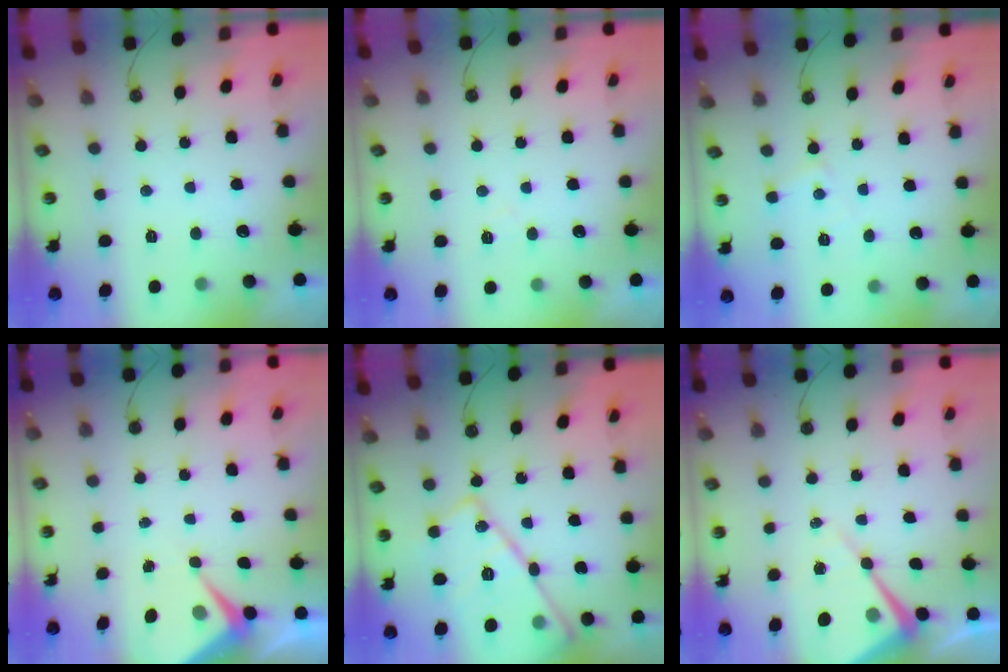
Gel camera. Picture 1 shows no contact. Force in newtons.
{"total": 3.4, "press": 3.4, "slide": 0.6}
{"total": 3.6, "press": 3.6, "slide": 0.5}
{"total": 6.2, "press": 6.1, "slide": 0.7}
{"total": 18.1, "press": 18.1, "slide": 1.4}
{"total": 10.5, "press": 10.4, "slide": 1.0}